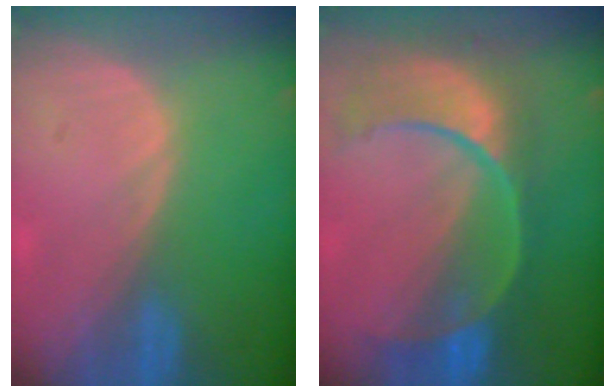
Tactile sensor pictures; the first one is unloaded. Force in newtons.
{"total": 11.2, "press": 9.3, "slide": 6.1}